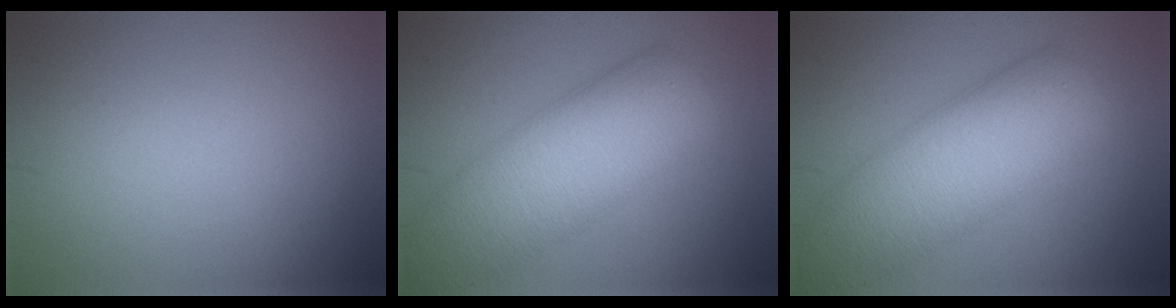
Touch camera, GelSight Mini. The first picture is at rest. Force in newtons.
{"total": 10.5, "press": 10.4, "slide": 0.6}
{"total": 10.5, "press": 10.4, "slide": 0.6}